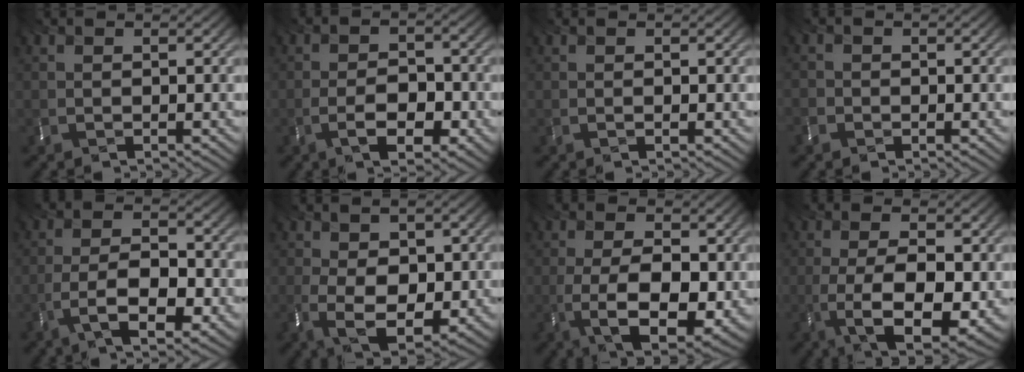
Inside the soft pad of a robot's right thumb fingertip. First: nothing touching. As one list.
[{"total": 5.2, "force": [-3.0, 2.3, 3.6], "torque": [-0.051, -0.011, -0.063]}, {"total": 0.0}, {"total": 1.9, "force": [-1.5, 1.1, -0.1], "torque": [-0.001, -0.008, -0.040]}, {"total": 7.2, "force": [-3.8, 2.8, 5.5], "torque": [-0.095, -0.009, -0.078]}, {"total": 8.9, "force": [-1.1, 5.4, 7.1], "torque": [-0.142, -0.020, -0.023]}, {"total": 9.4, "force": [-2.1, 4.5, 8.0], "torque": [-0.140, -0.021, -0.040]}, {"total": 9.7, "force": [-2.7, 3.8, 8.5], "torque": [-0.143, -0.021, -0.048]}]